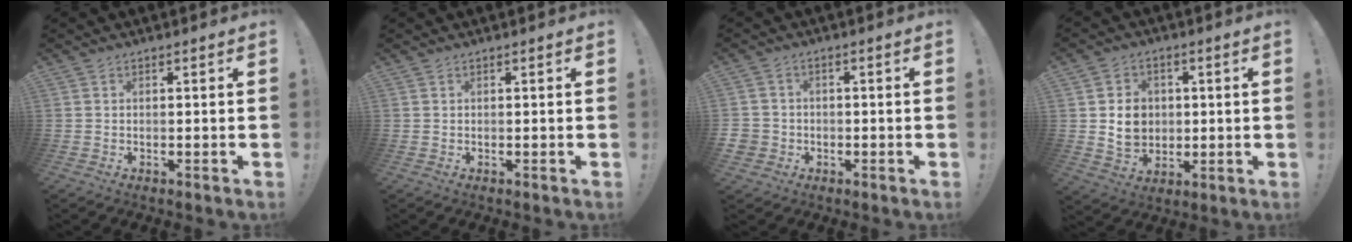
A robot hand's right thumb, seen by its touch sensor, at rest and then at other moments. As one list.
[{"total": 0.0}, {"total": 3.9, "force": [-1.2, 3.5, 1.2], "torque": [-0.025, 0.008, -0.019]}, {"total": 9.5, "force": [0.9, 8.4, 4.3], "torque": [-0.065, -0.002, 0.022]}]